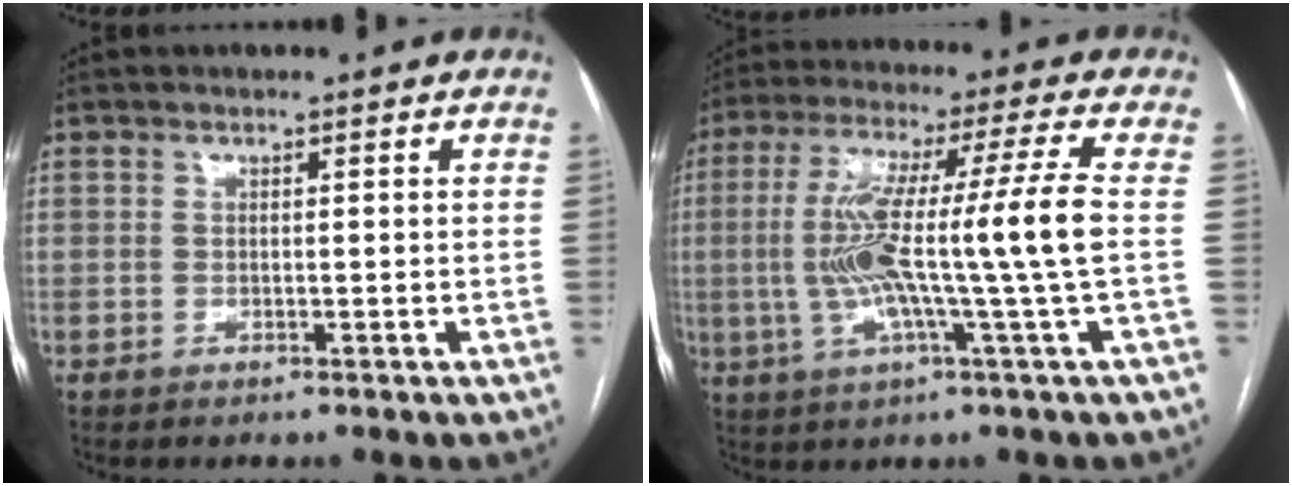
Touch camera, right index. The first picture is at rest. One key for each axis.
{"total": 14.8, "fx": -0.9, "fy": -1.6, "fz": 14.7, "tx": -0.277, "ty": 0.011, "tz": -0.022}